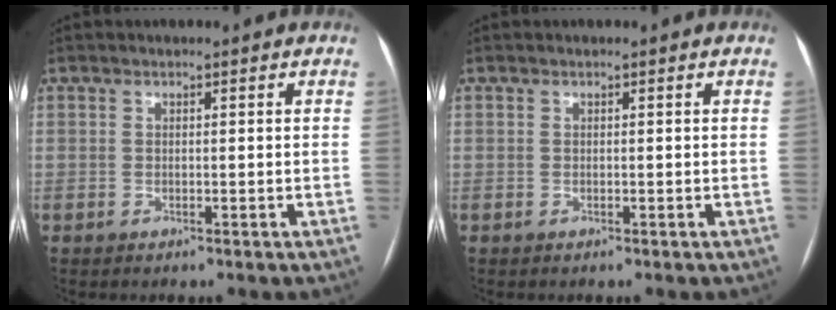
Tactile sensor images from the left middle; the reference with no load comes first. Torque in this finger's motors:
{"motor_torque": [0.00, 0.00, 0.00, 0.00]}